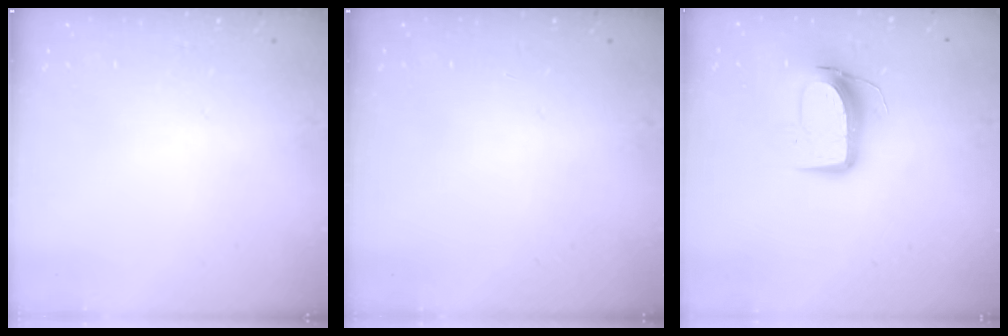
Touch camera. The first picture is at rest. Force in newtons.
{"total": 0.0}
{"total": 10.6, "press": 10.6, "slide": 0.9}